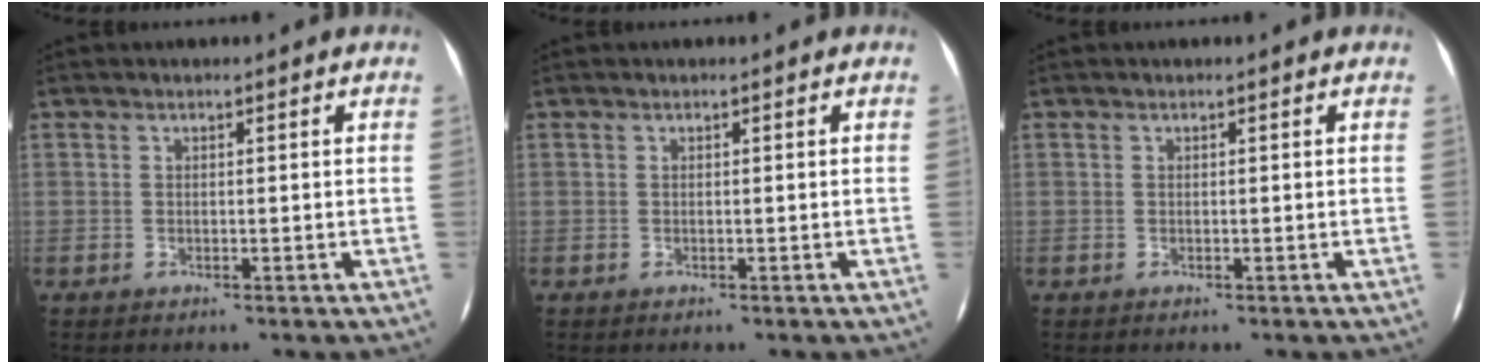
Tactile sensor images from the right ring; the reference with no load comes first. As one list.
[{"total": 0.0}, {"total": 0.0}]